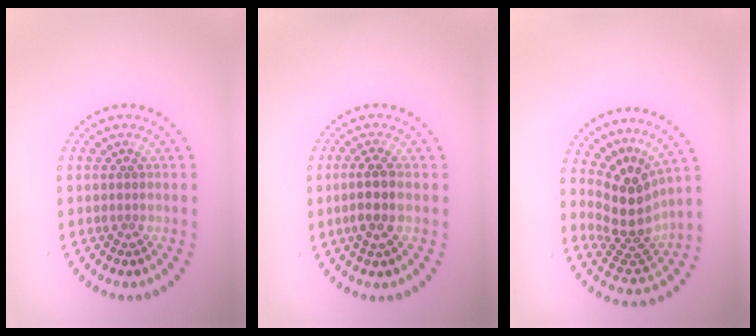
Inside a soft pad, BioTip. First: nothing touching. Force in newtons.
{"total": 2.5, "press": 2.2, "slide": 1.1}
{"total": 4.4, "press": 3.2, "slide": 3.1}